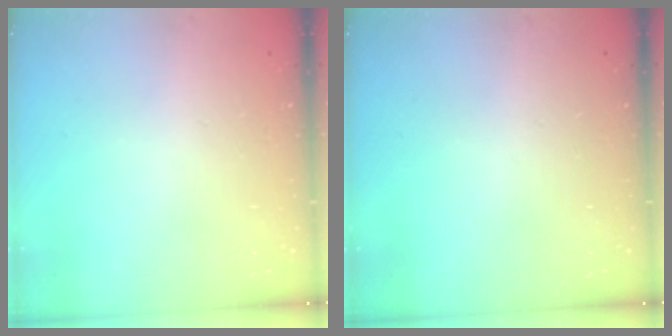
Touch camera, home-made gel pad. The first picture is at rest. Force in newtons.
{"total": 0.0}